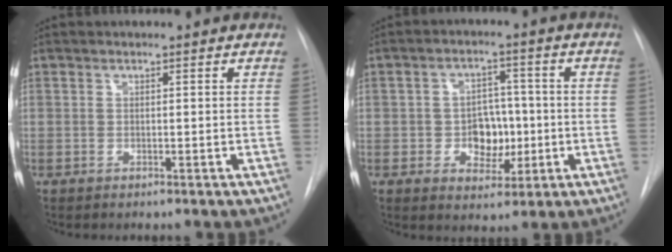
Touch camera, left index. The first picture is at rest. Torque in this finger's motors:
{"motor_torque": [0.21, 0.09, 0.09, 0.02]}